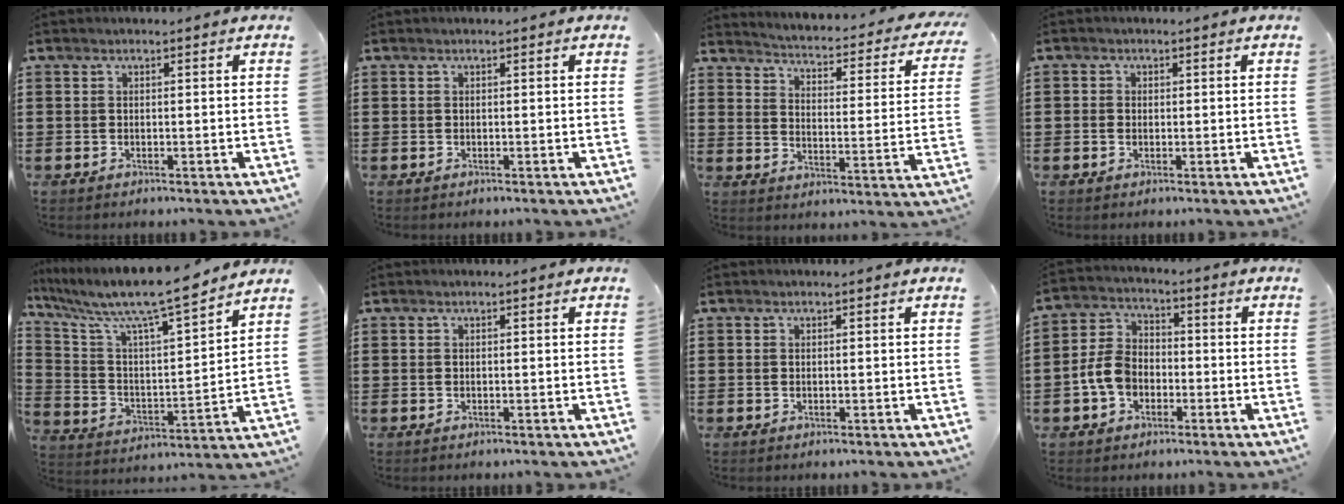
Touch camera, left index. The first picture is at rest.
{"total": 0.0}
{"total": 2.4, "force": [2.3, -0.1, 0.8], "torque": [-0.035, -0.029, 0.027]}
{"total": 0.8, "force": [-0.2, 0.8, 0.2], "torque": [-0.005, 0.005, -0.004]}
{"total": 10.1, "force": [8.5, 0.8, 5.3], "torque": [-0.137, -0.059, 0.139]}
{"total": 0.0}
{"total": 0.0}
{"total": 6.4, "force": [-2.1, 4.7, 3.8], "torque": [-0.105, 0.005, -0.048]}